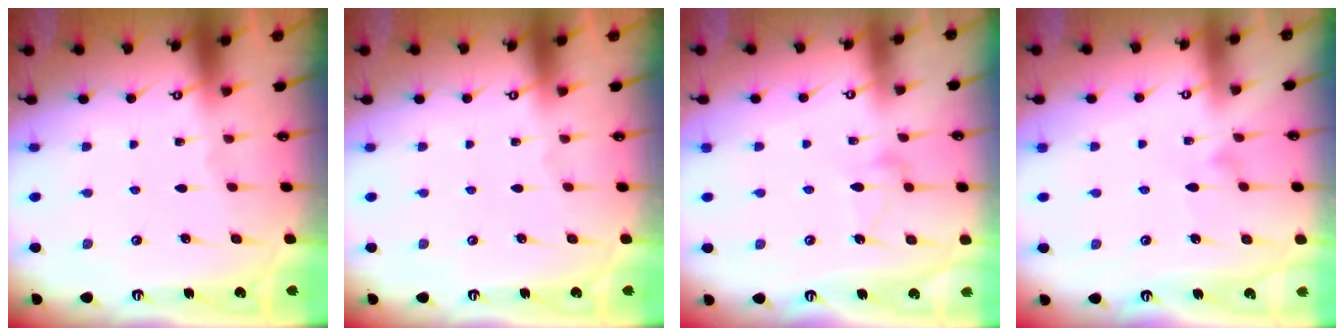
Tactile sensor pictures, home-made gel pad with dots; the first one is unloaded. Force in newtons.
{"total": 0.0}
{"total": 7.9, "press": 7.9, "slide": 0.4}
{"total": 3.7, "press": 3.7, "slide": 0.2}